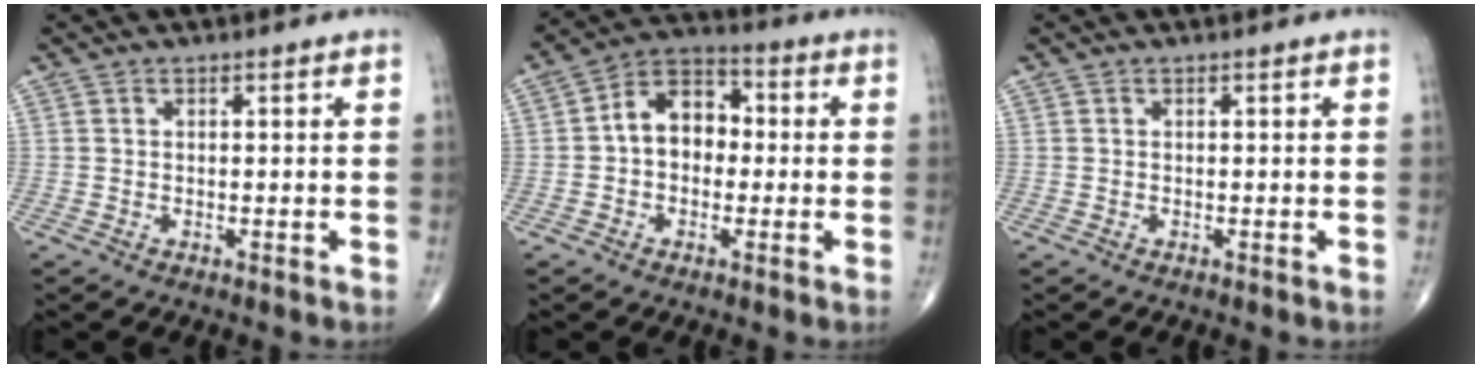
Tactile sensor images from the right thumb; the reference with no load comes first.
{"total": 9.4, "force": [0.1, 6.8, 6.4], "torque": [-0.077, 0.032, -0.013]}
{"total": 0.0}